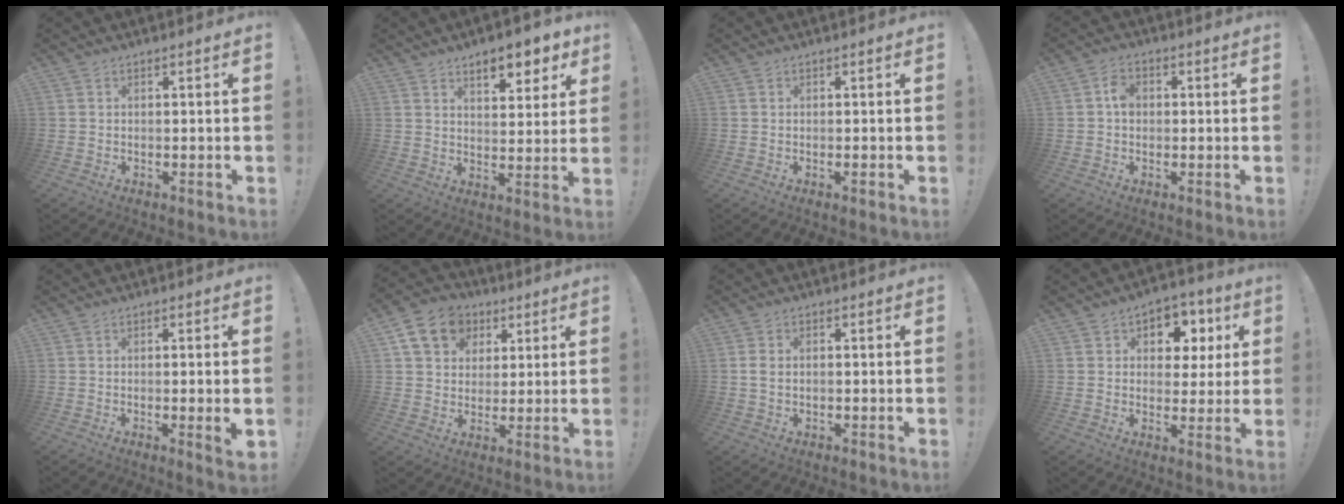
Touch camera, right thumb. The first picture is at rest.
{"total": 8.4, "force": [5.7, 3.5, 5.0], "torque": [-0.050, -0.039, 0.096]}
{"total": 0.6, "force": [-0.4, 0.0, 0.4], "torque": [-0.009, 0.000, -0.007]}
{"total": 4.0, "force": [0.1, 3.0, 2.6], "torque": [-0.032, 0.006, -0.002]}
{"total": 3.2, "force": [-0.2, -0.1, 3.2], "torque": [-0.043, -0.008, -0.002]}
{"total": 12.7, "force": [5.3, 10.2, 5.3], "torque": [-0.071, -0.021, 0.106]}
{"total": 2.5, "force": [0.1, 1.8, 1.7], "torque": [-0.031, 0.003, -0.002]}
{"total": 8.3, "force": [2.9, 7.0, 3.2], "torque": [-0.027, -0.013, 0.055]}